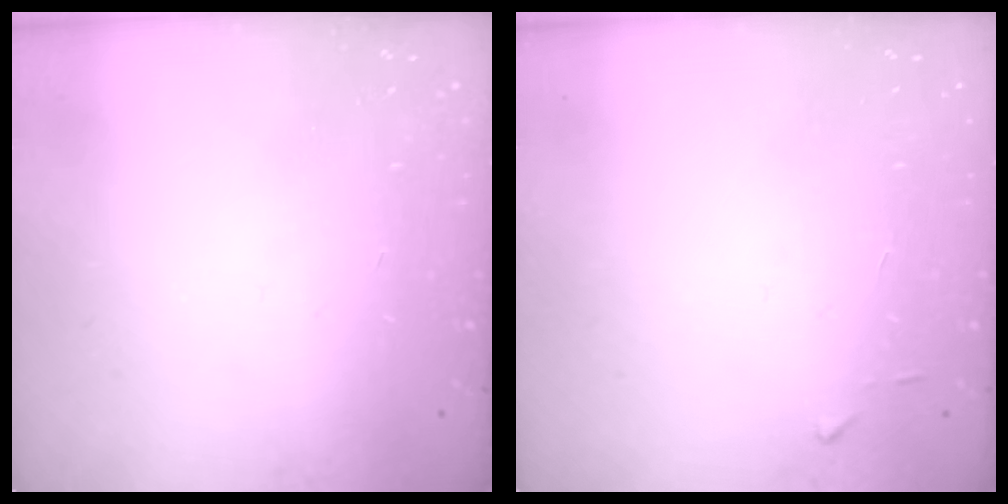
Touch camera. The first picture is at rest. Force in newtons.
{"total": 3.7, "press": 3.7, "slide": 0.4}